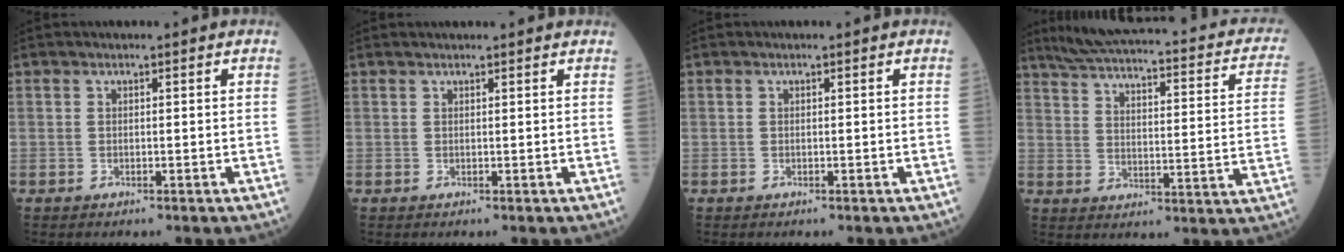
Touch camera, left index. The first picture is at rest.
{"total": 3.3, "force": [3.2, 0.3, 1.0], "torque": [-0.013, 0.024, 0.036]}
{"total": 0.0}
{"total": 22.1, "force": [16.8, 5.4, 13.2], "torque": [-0.185, 0.004, 0.197]}